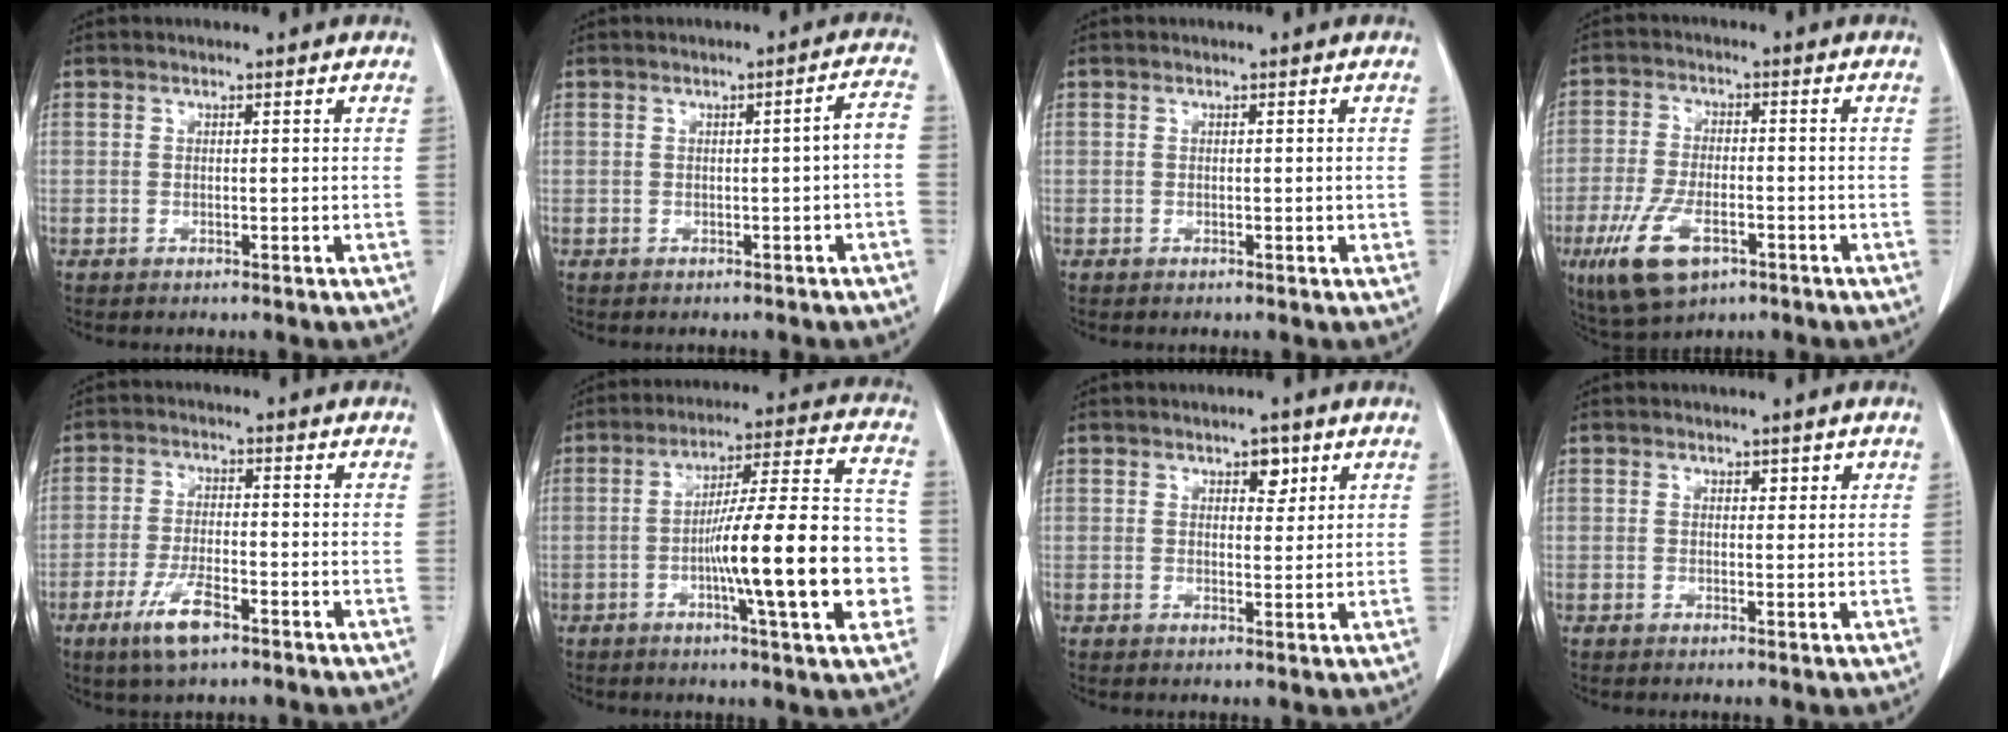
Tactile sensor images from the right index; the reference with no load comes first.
{"total": 3.0, "force": [-0.8, 0.0, 2.9], "torque": [-0.031, 0.008, -0.011]}
{"total": 0.8, "force": [-0.1, 0.3, 0.7], "torque": [-0.010, 0.000, 0.000]}
{"total": 9.7, "force": [-4.8, 4.3, 7.3], "torque": [-0.157, -0.011, -0.077]}
{"total": 6.6, "force": [-3.9, 1.5, 5.1], "torque": [-0.106, -0.008, -0.068]}
{"total": 18.6, "force": [-4.1, 1.5, 18.1], "torque": [-0.249, 0.016, -0.060]}
{"total": 2.8, "force": [1.6, 1.5, 1.8], "torque": [-0.021, 0.000, 0.023]}
{"total": 1.4, "force": [0.8, 0.9, 0.7], "torque": [-0.001, -0.001, 0.008]}